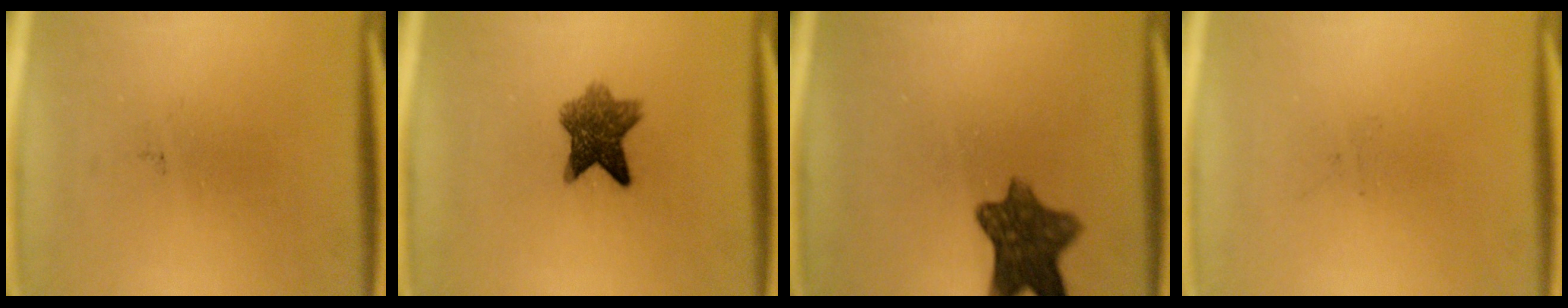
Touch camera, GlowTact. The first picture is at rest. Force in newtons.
{"total": 6.8}
{"total": 9.0}
{"total": 0.0}